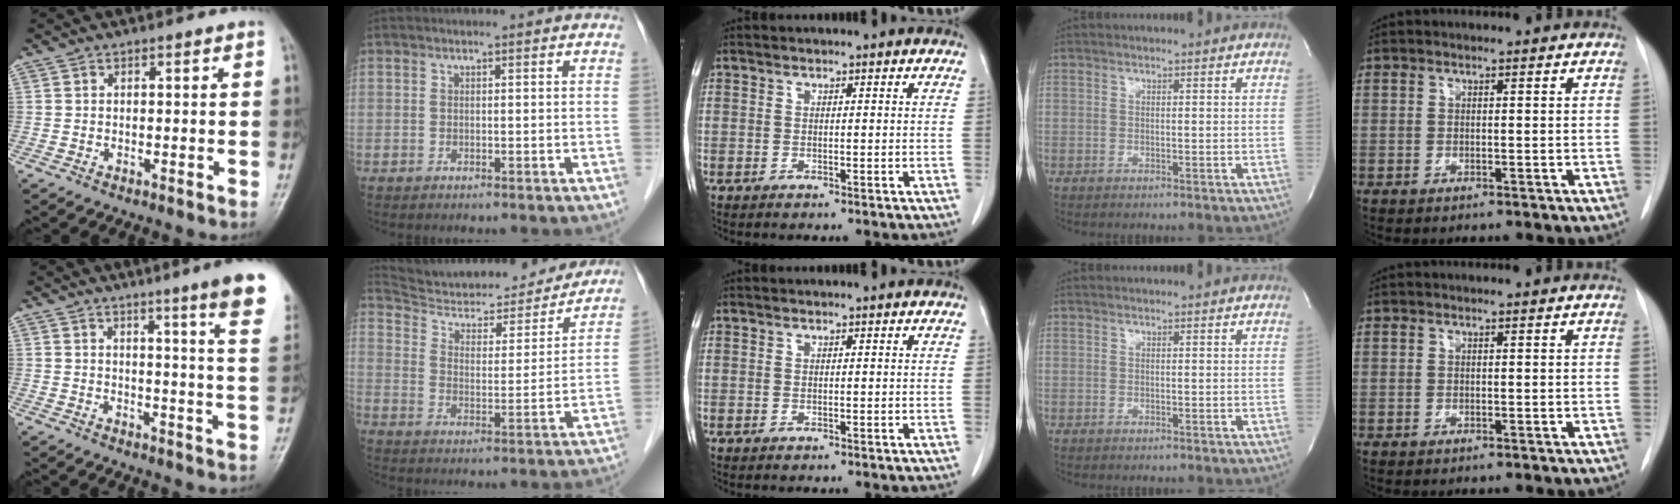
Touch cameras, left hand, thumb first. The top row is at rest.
{"thumb": {"total": 13.9, "force": [9.1, 0.2, 10.5], "torque": [-0.122, -0.049, 0.096]}, "index": {"total": 21.2, "force": [20.1, 3.6, 5.7], "torque": [-0.087, -0.017, 0.290]}}